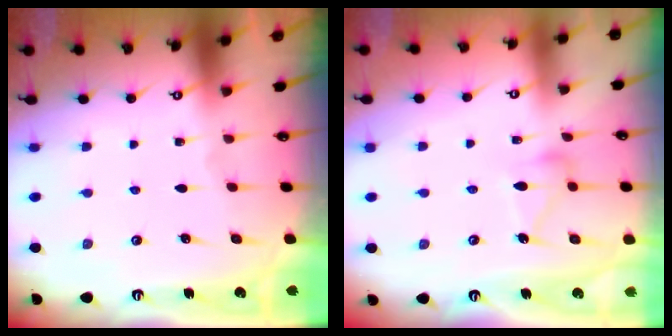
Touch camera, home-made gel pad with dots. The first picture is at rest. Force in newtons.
{"total": 9.5, "press": 9.4, "slide": 0.5}